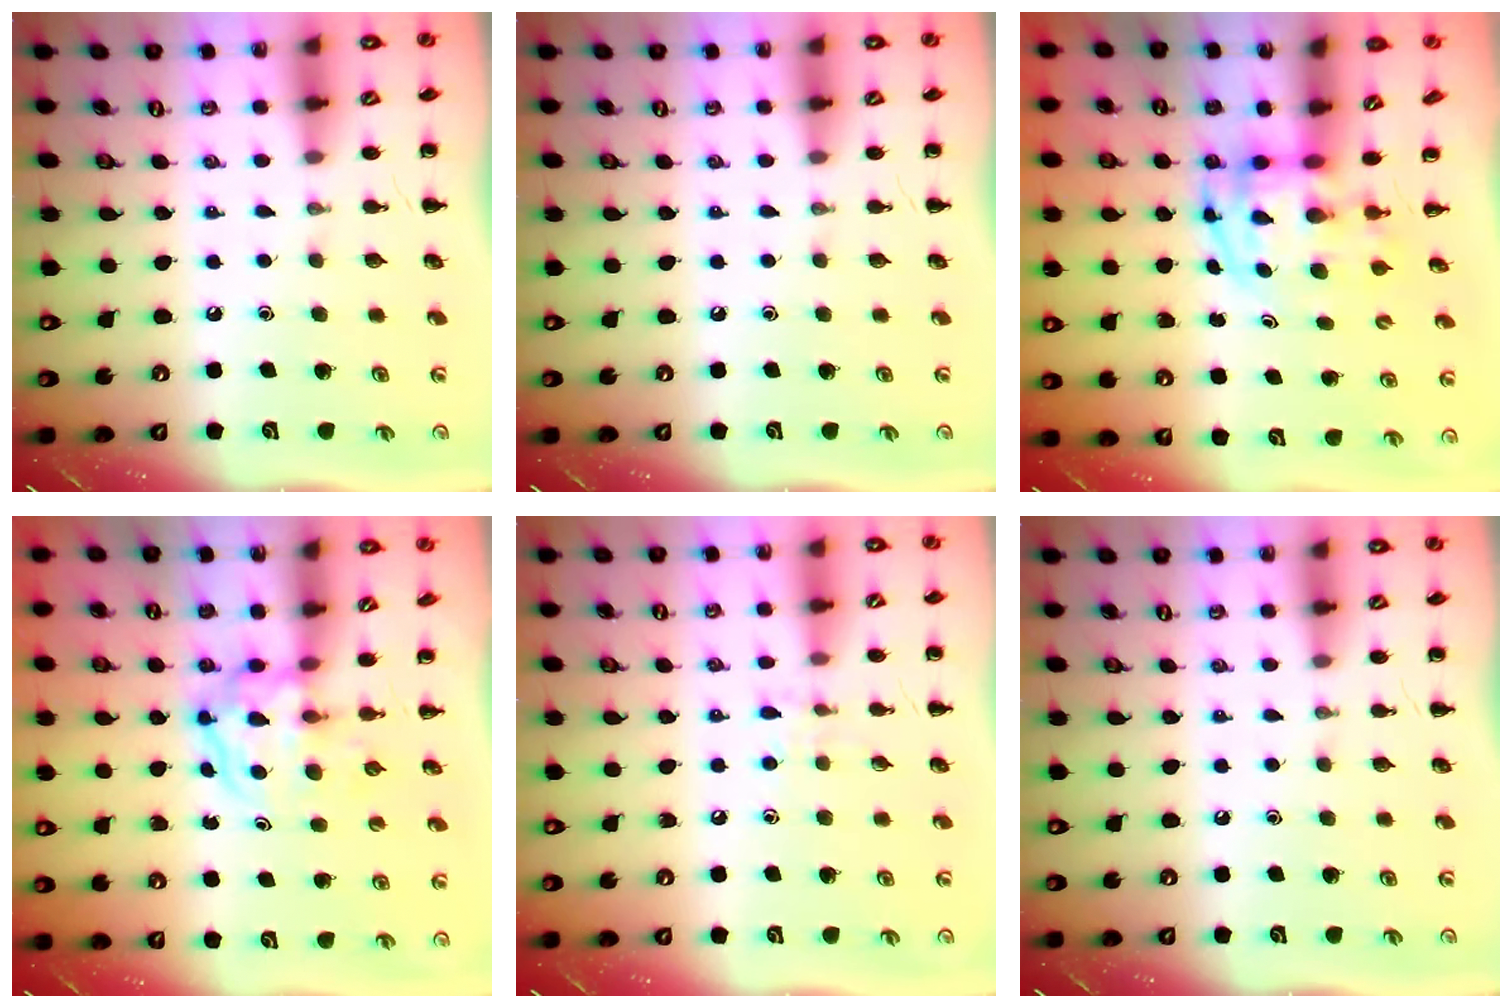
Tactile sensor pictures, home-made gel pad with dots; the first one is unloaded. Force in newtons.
{"total": 0.0}
{"total": 4.0, "press": 3.9, "slide": 0.7}
{"total": 3.9, "press": 3.9, "slide": 0.4}
{"total": 6.0, "press": 5.7, "slide": 2.1}
{"total": 0.0}